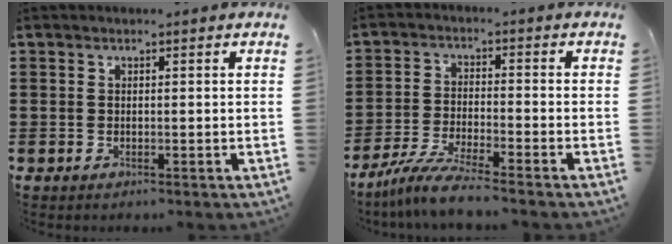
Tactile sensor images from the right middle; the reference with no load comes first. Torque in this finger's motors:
{"motor_torque": [1.23, -0.91, 0.21, 0.08]}